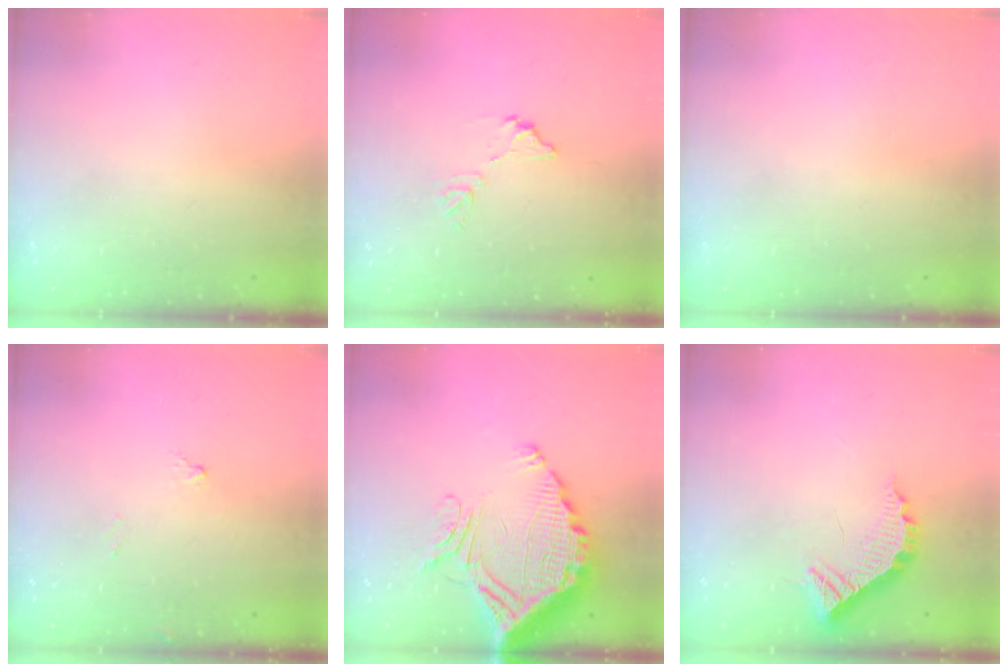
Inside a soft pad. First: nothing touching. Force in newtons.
{"total": 6.7, "press": 6.7, "slide": 0.5}
{"total": 0.0}
{"total": 7.3, "press": 7.3, "slide": 0.4}
{"total": 17.9, "press": 17.8, "slide": 1.7}
{"total": 12.5, "press": 12.4, "slide": 1.0}